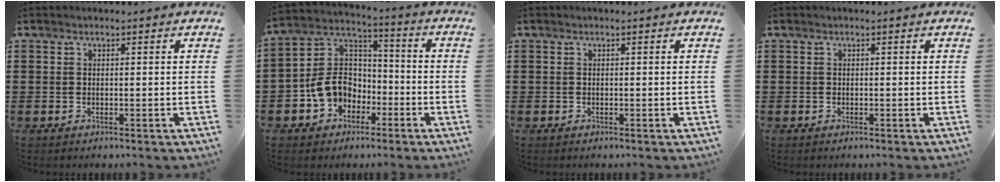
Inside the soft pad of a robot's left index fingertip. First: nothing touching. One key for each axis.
{"total": 9.1, "fx": -3.7, "fy": 7.4, "fz": 3.9, "tx": -0.112, "ty": 0.021, "tz": -0.075}
{"total": 0.0}
{"total": 0.0}